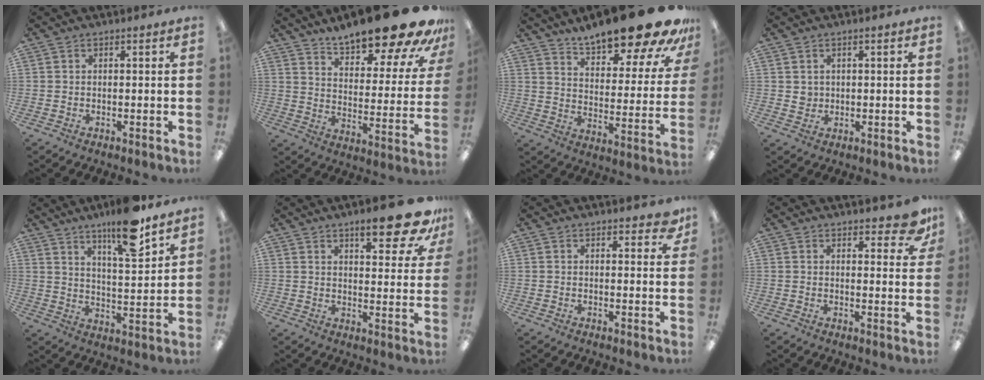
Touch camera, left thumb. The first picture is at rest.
{"total": 19.5, "force": [16.2, 4.5, 9.9], "torque": [-0.142, -0.116, 0.266]}
{"total": 19.1, "force": [16.2, 4.1, 9.2], "torque": [-0.132, -0.121, 0.269]}
{"total": 2.1, "force": [0.8, 1.9, 0.2], "torque": [0.000, 0.000, 0.011]}
{"total": 13.6, "force": [10.3, 2.7, 8.3], "torque": [-0.123, -0.062, 0.169]}
{"total": 14.1, "force": [9.9, 3.6, 9.3], "torque": [-0.115, -0.065, 0.156]}
{"total": 3.1, "force": [2.5, 1.1, 1.5], "torque": [-0.010, -0.011, 0.040]}
{"total": 5.6, "force": [4.6, 1.7, 2.7], "torque": [-0.023, -0.029, 0.077]}